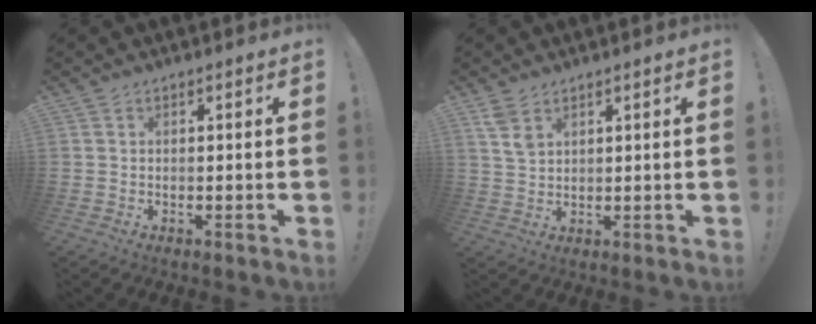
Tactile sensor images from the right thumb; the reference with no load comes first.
{"total": 4.9, "force": [3.1, 2.6, 2.8], "torque": [-0.045, -0.016, 0.058]}